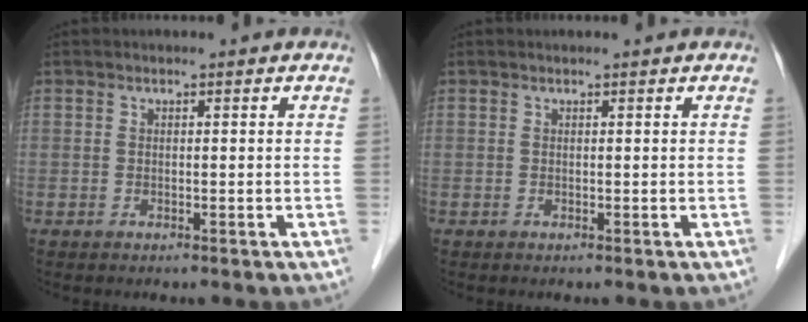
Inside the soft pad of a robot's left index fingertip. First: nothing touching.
{"total": 0.0}